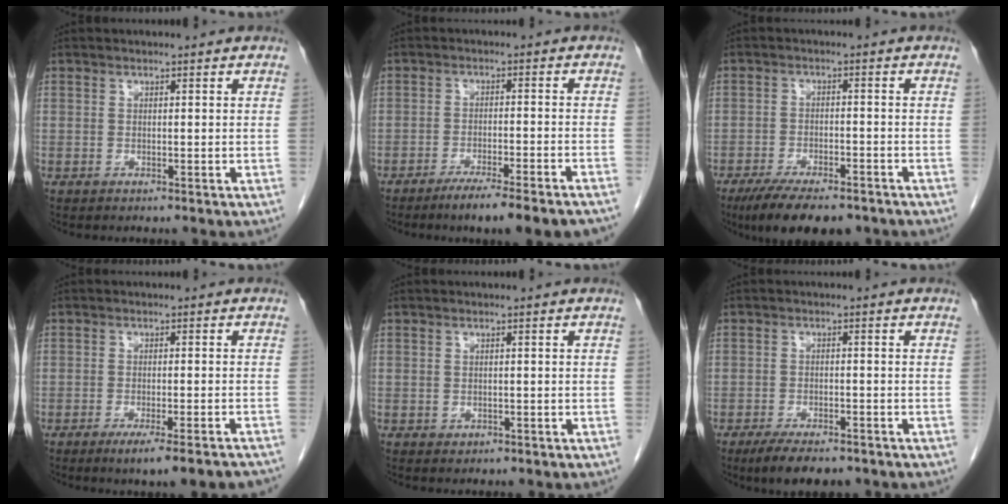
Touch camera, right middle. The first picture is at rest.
{"total": 11.0, "force": [-8.8, 0.3, 6.6], "torque": [-0.074, -0.016, -0.129]}
{"total": 11.2, "force": [-8.5, 3.6, 6.3], "torque": [-0.091, -0.012, -0.130]}
{"total": 10.1, "force": [-8.2, 0.6, 5.9], "torque": [-0.057, -0.010, -0.112]}
{"total": 0.7, "force": [-0.2, 0.6, 0.3], "torque": [-0.007, 0.000, 0.001]}
{"total": 6.7, "force": [-5.2, 2.2, 3.7], "torque": [-0.058, -0.008, -0.080]}